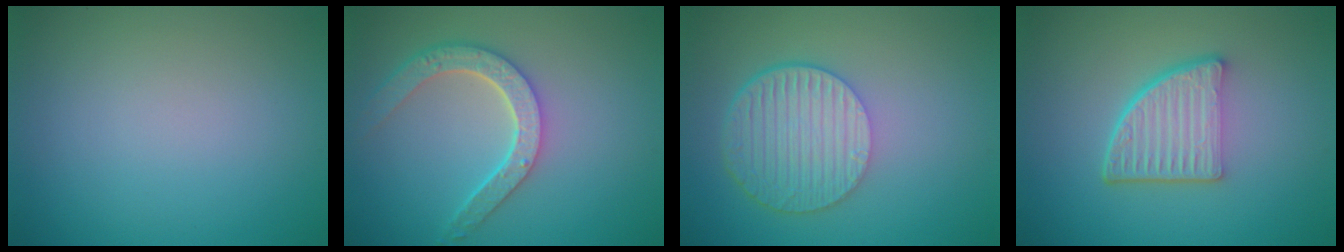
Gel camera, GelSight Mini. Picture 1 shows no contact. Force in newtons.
{"total": 4.6, "press": 3.7, "slide": 2.7}
{"total": 6.8, "press": 4.9, "slide": 4.8}
{"total": 5.3, "press": 3.9, "slide": 3.7}